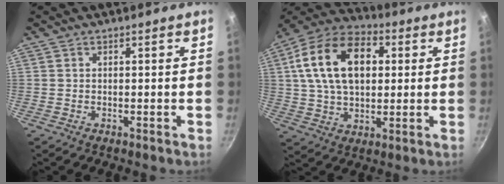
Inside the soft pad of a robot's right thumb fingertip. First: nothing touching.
{"total": 19.3, "force": [4.2, 12.4, 14.2], "torque": [-0.227, 0.017, 0.059]}